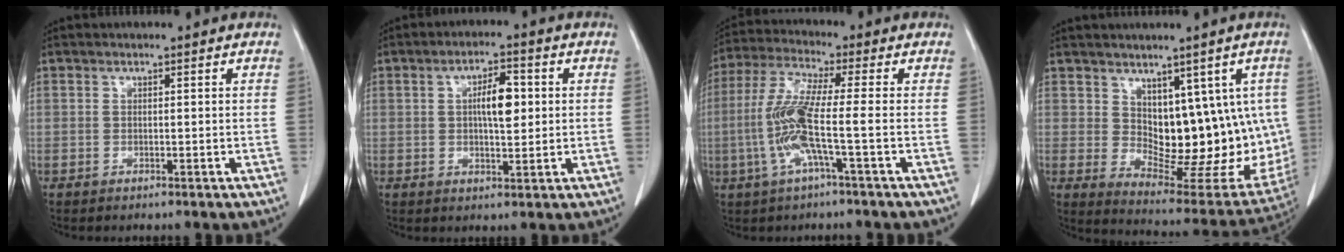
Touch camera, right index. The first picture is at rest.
{"total": 5.9, "force": [0.9, 1.9, 5.5], "torque": [-0.095, 0.007, 0.015]}
{"total": 9.6, "force": [-1.9, 0.0, 9.5], "torque": [-0.206, 0.002, -0.046]}
{"total": 14.8, "force": [2.2, 8.1, 12.2], "torque": [-0.139, 0.000, 0.055]}